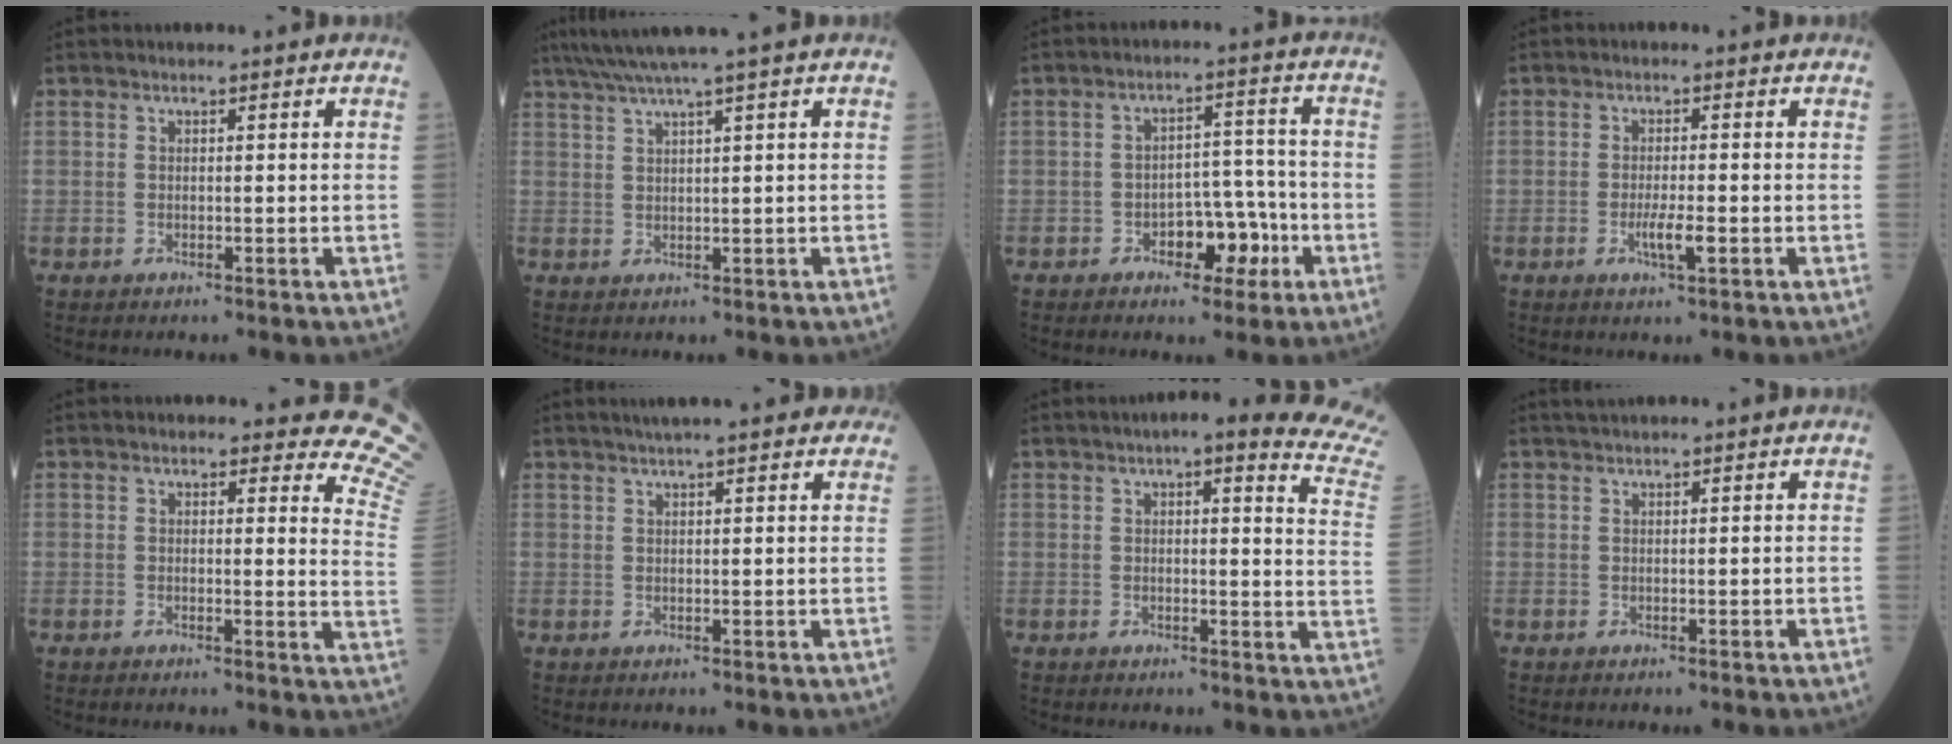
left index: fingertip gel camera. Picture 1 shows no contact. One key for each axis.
{"total": 5.8, "fx": 4.4, "fy": -1.8, "fz": 3.3, "tx": -0.056, "ty": 0.016, "tz": 0.081}
{"total": 6.7, "fx": -3.2, "fy": 3.6, "fz": 4.6, "tx": -0.063, "ty": 0.024, "tz": -0.045}
{"total": 3.2, "fx": -1.2, "fy": 0.3, "fz": 3.0, "tx": -0.059, "ty": -0.003, "tz": -0.019}
{"total": 10.4, "fx": 10.1, "fy": 1.8, "fz": 1.3, "tx": 0.029, "ty": -0.098, "tz": 0.057}
{"total": 9.8, "fx": 7.9, "fy": 1.8, "fz": 5.4, "tx": -0.069, "ty": 0.030, "tz": 0.096}
{"total": 15.5, "fx": 13.4, "fy": 0.8, "fz": 7.8, "tx": -0.084, "ty": -0.049, "tz": 0.124}
{"total": 1.0, "fx": 0.8, "fy": -0.4, "fz": 0.4, "tx": -0.011, "ty": 0.005, "tz": 0.023}